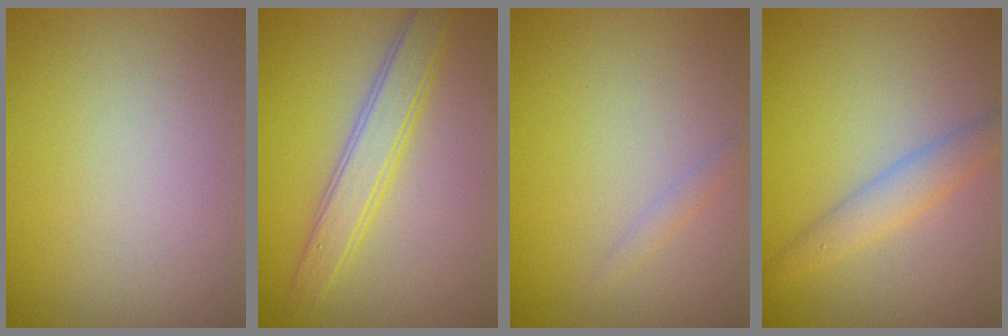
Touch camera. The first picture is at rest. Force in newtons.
{"total": 3.5, "press": 3.5, "slide": 0.1}
{"total": 0.8, "press": 0.8, "slide": 0.0}
{"total": 2.5, "press": 2.5, "slide": 0.1}